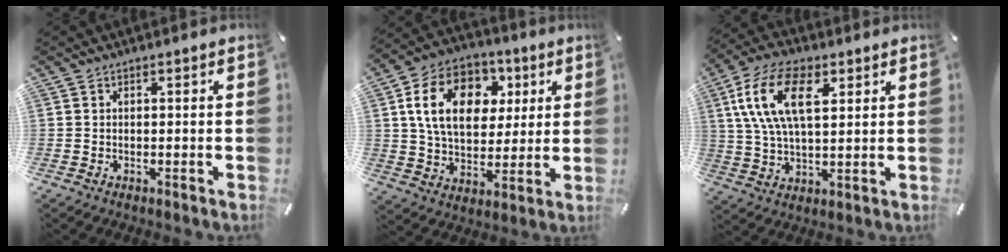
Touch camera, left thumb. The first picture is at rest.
{"total": 16.9, "force": [4.9, 12.3, 10.5], "torque": [-0.180, 0.007, 0.090]}
{"total": 13.6, "force": [5.3, 6.9, 10.5], "torque": [-0.240, 0.008, 0.093]}